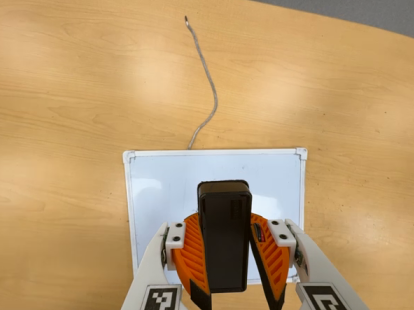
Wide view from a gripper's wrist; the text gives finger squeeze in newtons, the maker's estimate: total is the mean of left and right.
{"total": 10.9, "left": 11.1, "right": 10.8}